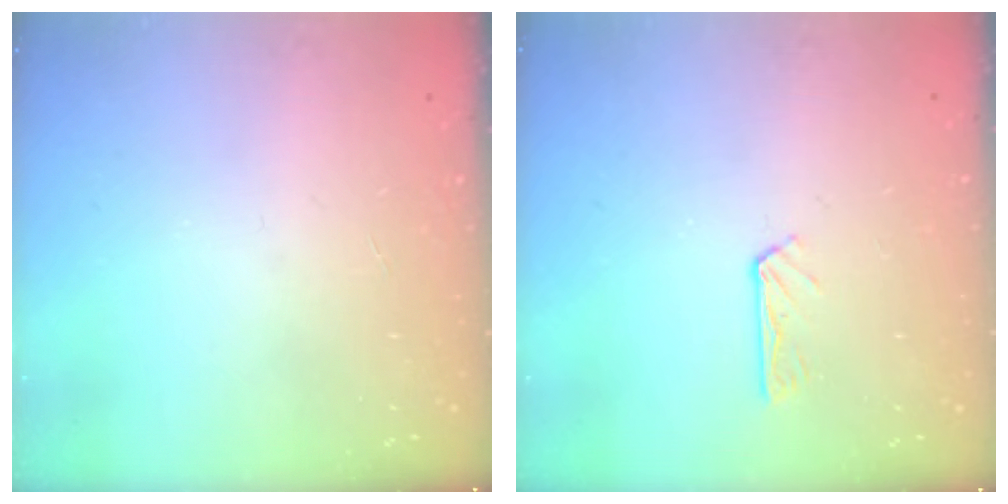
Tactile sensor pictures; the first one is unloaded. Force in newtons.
{"total": 2.9, "press": 2.9, "slide": 0.3}